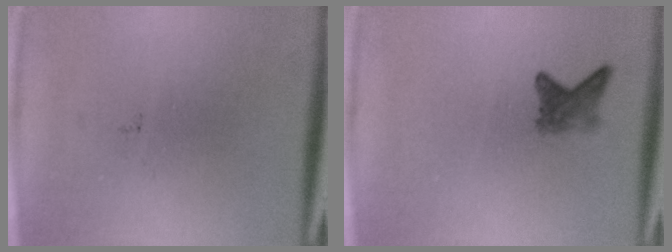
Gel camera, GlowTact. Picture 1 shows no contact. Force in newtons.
{"total": 2.3}